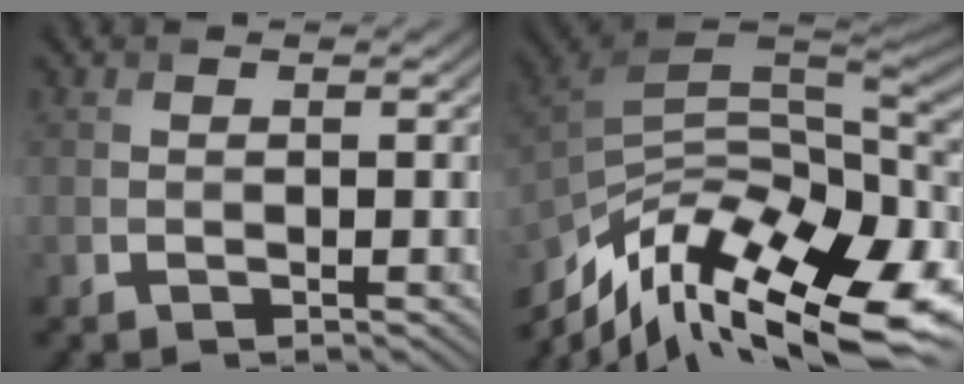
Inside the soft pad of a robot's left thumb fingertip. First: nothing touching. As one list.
[{"total": 17.4, "force": [-9.2, 7.3, 12.8], "torque": [-0.261, -0.005, -0.158]}]